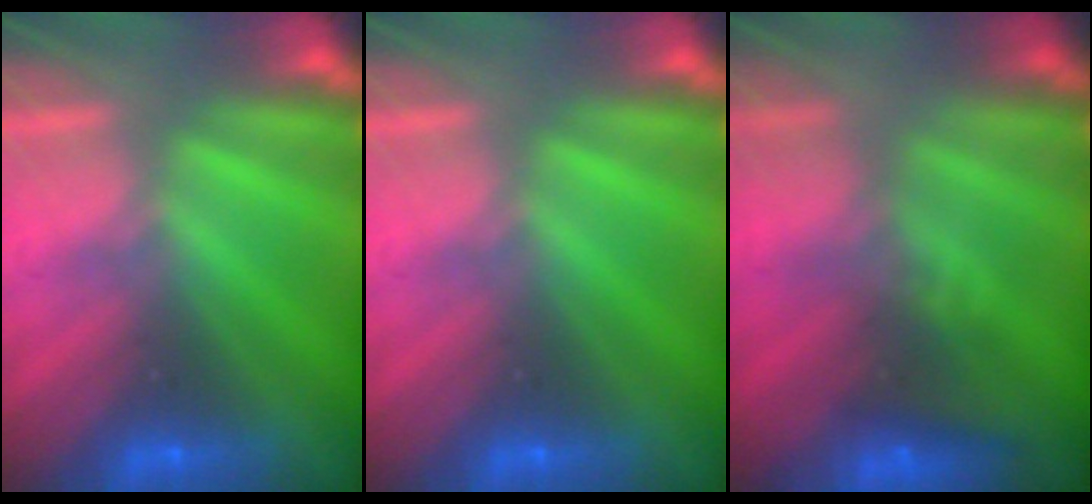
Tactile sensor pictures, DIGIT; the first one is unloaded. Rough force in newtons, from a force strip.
{"total": 0.0}
{"total": 4.2}